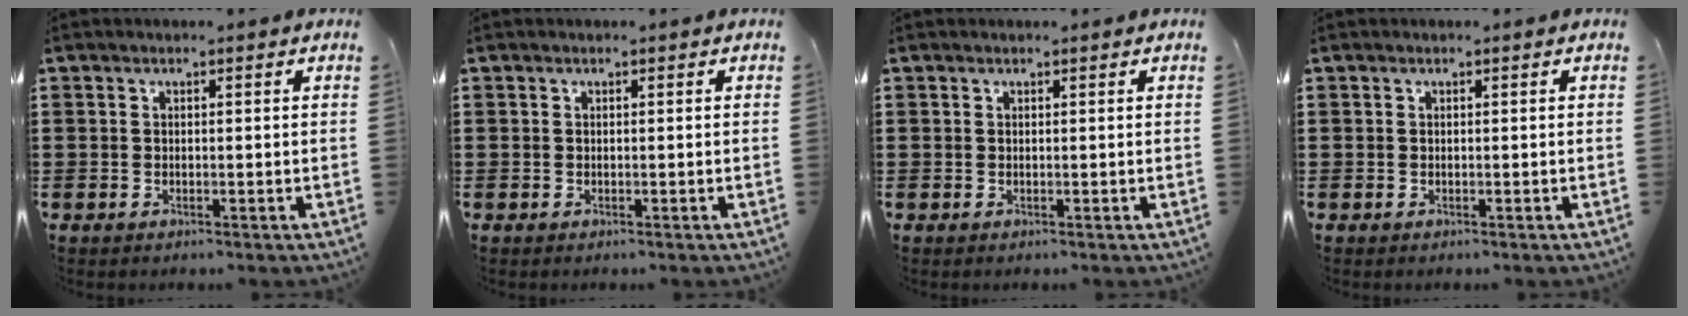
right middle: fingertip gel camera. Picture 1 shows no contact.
{"total": 0.0}
{"total": 0.0}
{"total": 0.0}